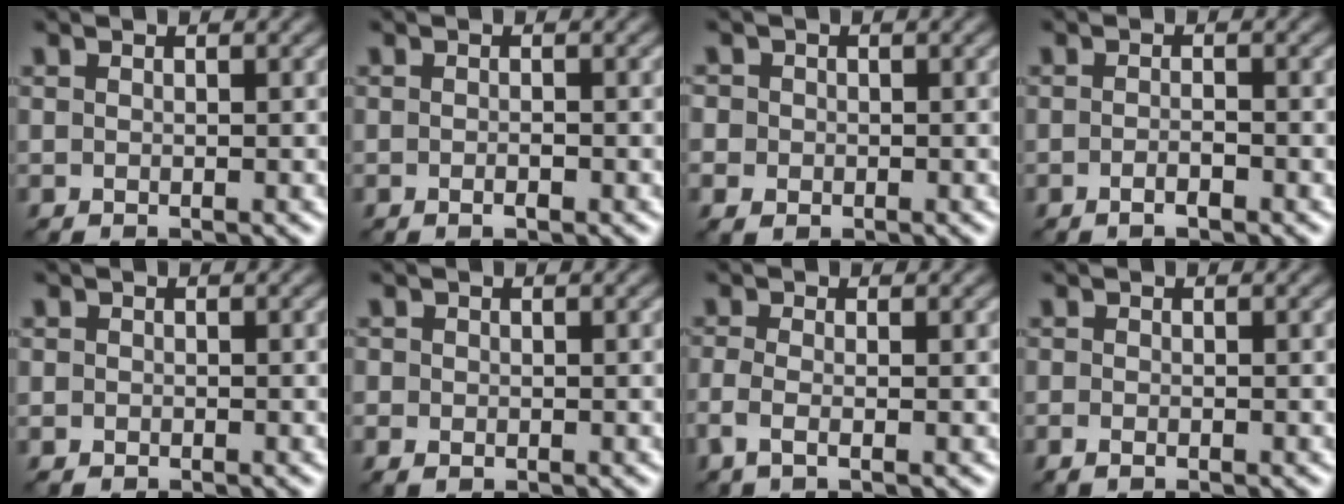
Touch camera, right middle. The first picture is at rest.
{"total": 0.8, "force": [-0.4, 0.2, 0.7], "torque": [-0.012, -0.001, -0.006]}
{"total": 2.2, "force": [-0.2, 2.1, 0.7], "torque": [-0.006, 0.002, -0.006]}
{"total": 1.3, "force": [-0.8, 0.3, 1.0], "torque": [-0.018, -0.001, -0.014]}
{"total": 0.6, "force": [-0.3, 0.6, 0.0], "torque": [0.004, -0.005, -0.006]}
{"total": 1.2, "force": [-0.3, 1.0, 0.5], "torque": [-0.008, -0.006, -0.008]}
{"total": 2.1, "force": [-0.9, 0.7, 1.8], "torque": [-0.042, -0.011, -0.025]}
{"total": 0.9, "force": [-0.5, 0.4, 0.6], "torque": [-0.014, -0.003, -0.010]}